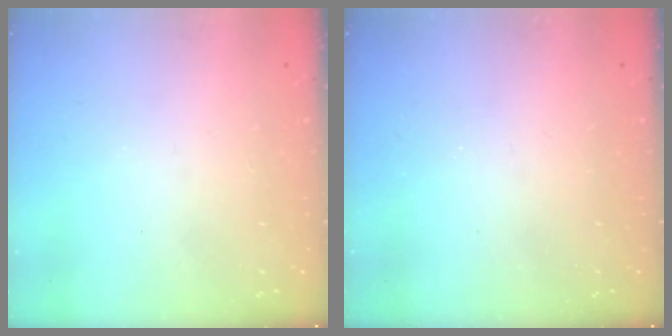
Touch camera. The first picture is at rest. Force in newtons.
{"total": 0.0}